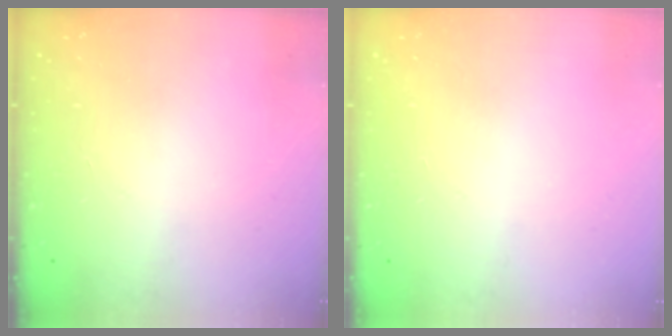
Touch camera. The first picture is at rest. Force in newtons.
{"total": 0.0}